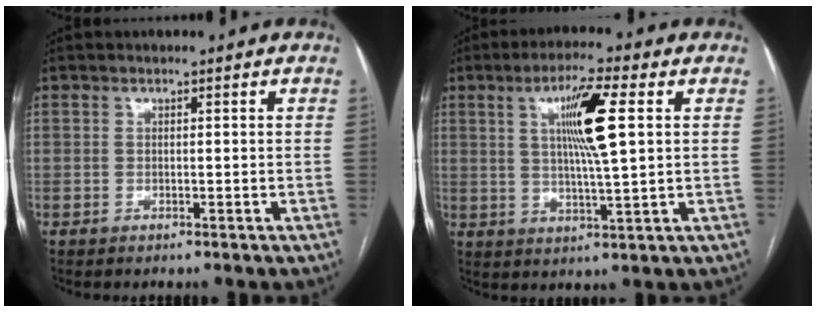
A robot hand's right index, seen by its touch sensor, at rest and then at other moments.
{"total": 9.7, "force": [2.6, 0.4, 9.4], "torque": [-0.168, 0.003, 0.044]}